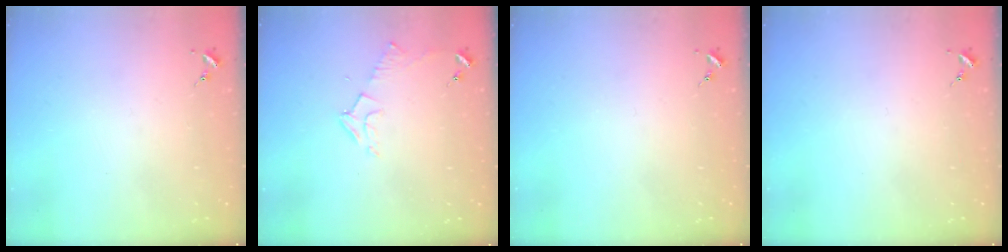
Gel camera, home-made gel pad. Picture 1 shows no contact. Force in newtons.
{"total": 5.9, "press": 5.9, "slide": 0.8}
{"total": 0.0}
{"total": 0.0}